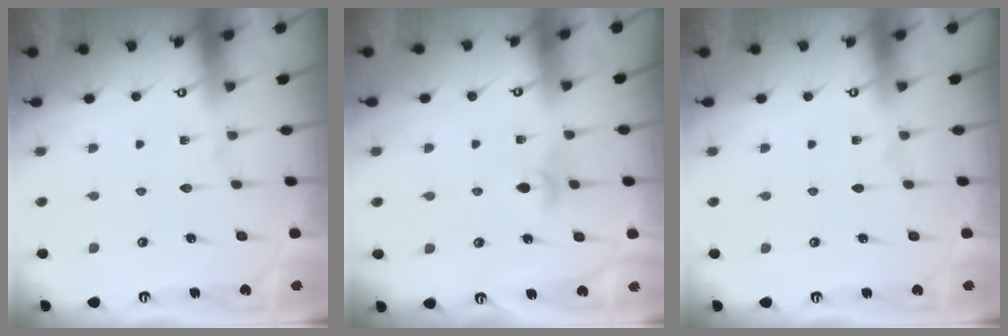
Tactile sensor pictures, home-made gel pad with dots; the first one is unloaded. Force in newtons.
{"total": 3.9, "press": 3.8, "slide": 0.8}
{"total": 0.0}